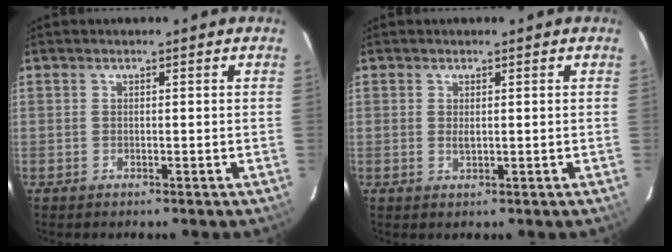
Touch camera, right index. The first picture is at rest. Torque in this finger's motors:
{"motor_torque": [0.26, 0.21, 0.07, 0.00]}